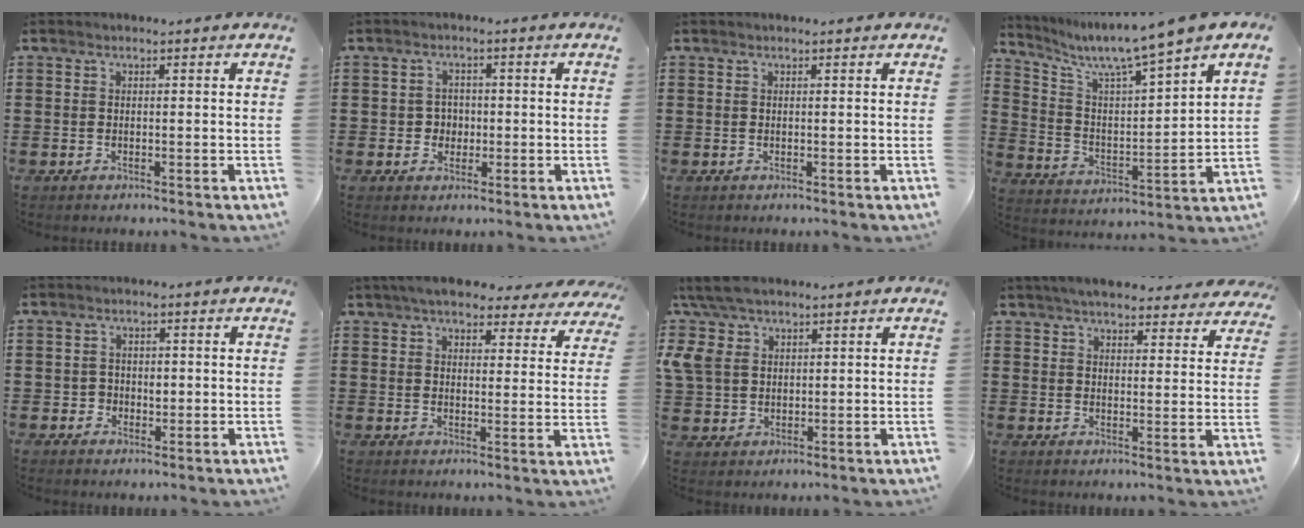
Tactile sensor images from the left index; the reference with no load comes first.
{"total": 2.7, "force": [-0.3, 2.5, 0.9], "torque": [-0.028, 0.007, -0.011]}
{"total": 0.0}
{"total": 7.0, "force": [6.0, -0.2, 3.5], "torque": [-0.093, -0.043, 0.096]}
{"total": 2.0, "force": [-0.2, 1.9, 0.5], "torque": [-0.018, 0.006, -0.009]}
{"total": 5.4, "force": [5.0, 0.8, 1.8], "torque": [-0.049, -0.019, 0.086]}
{"total": 7.1, "force": [4.1, 4.6, 3.6], "torque": [-0.105, 0.008, 0.075]}
{"total": 5.0, "force": [4.8, 0.6, 1.3], "torque": [-0.045, -0.015, 0.087]}